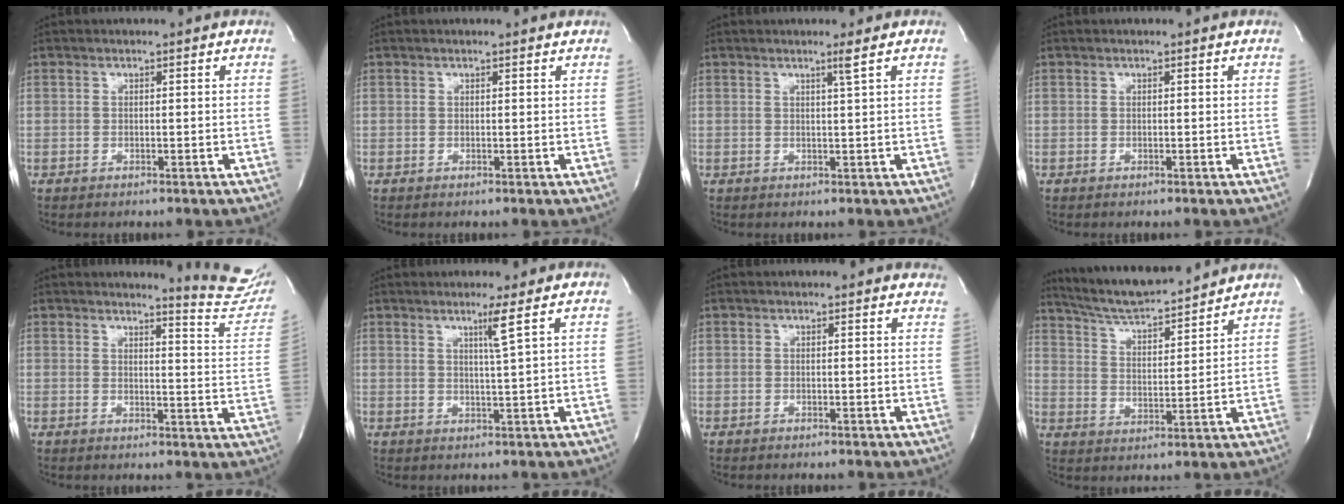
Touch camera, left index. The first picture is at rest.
{"total": 1.0, "force": [1.0, 0.0, 0.2], "torque": [-0.012, 0.003, 0.008]}
{"total": 1.4, "force": [0.7, -0.7, 1.0], "torque": [-0.029, -0.012, 0.019]}
{"total": 0.0}
{"total": 9.7, "force": [9.6, -0.4, 1.1], "torque": [-0.006, -0.091, 0.091]}
{"total": 3.2, "force": [1.6, -1.3, 2.5], "torque": [-0.045, -0.013, 0.035]}
{"total": 3.9, "force": [3.6, 1.0, 1.0], "torque": [-0.008, 0.003, 0.022]}
{"total": 14.8, "force": [13.7, 1.3, 5.4], "torque": [-0.097, 0.007, 0.223]}